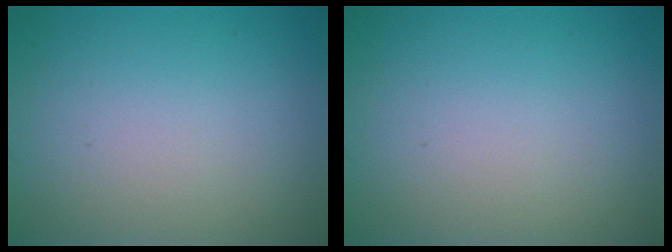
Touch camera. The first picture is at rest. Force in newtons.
{"total": 0.0}